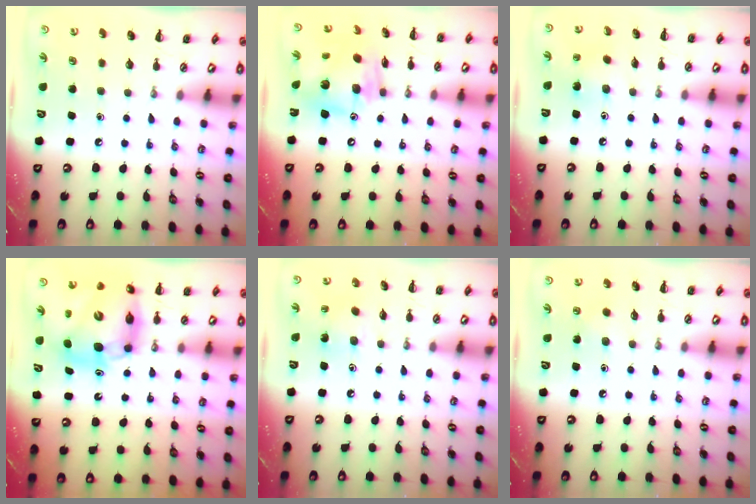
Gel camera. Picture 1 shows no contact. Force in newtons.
{"total": 13.6, "press": 13.4, "slide": 2.5}
{"total": 1.9, "press": 1.8, "slide": 0.7}
{"total": 11.2, "press": 10.8, "slide": 3.1}
{"total": 3.6, "press": 3.4, "slide": 1.2}
{"total": 2.6, "press": 2.5, "slide": 0.8}